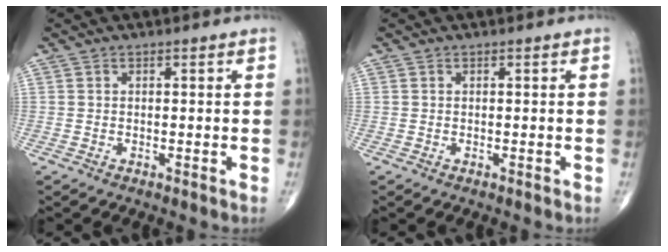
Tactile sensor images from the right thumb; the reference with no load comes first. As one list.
[{"total": 0.0}]